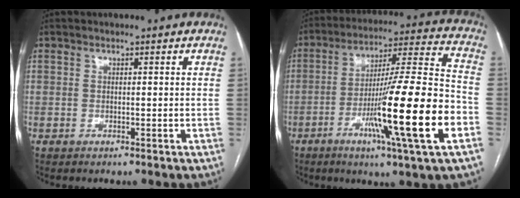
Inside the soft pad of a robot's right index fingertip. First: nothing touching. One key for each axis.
{"total": 20.9, "fx": -7.0, "fy": -0.4, "fz": 19.7, "tx": -0.312, "ty": -0.016, "tz": -0.119}